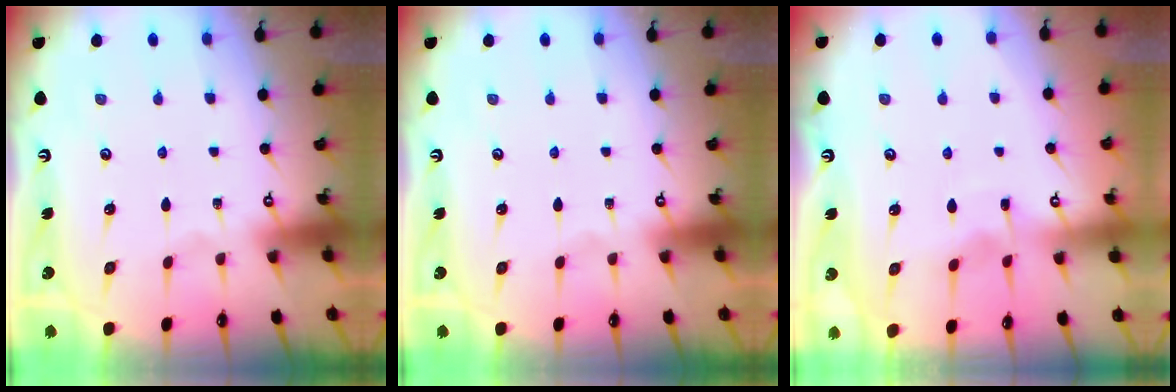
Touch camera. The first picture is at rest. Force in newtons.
{"total": 0.0}
{"total": 2.6, "press": 2.6, "slide": 0.2}